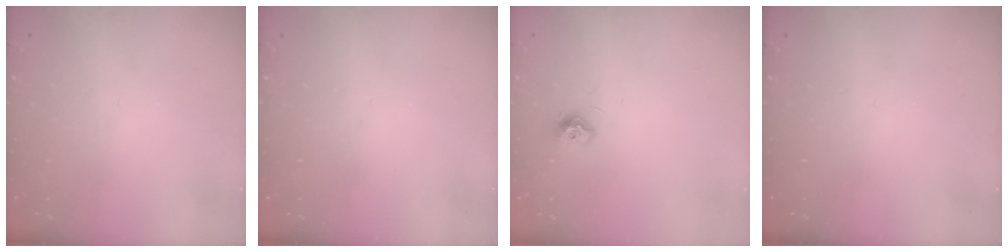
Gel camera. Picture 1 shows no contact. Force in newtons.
{"total": 0.0}
{"total": 7.8, "press": 7.8, "slide": 0.3}
{"total": 0.0}